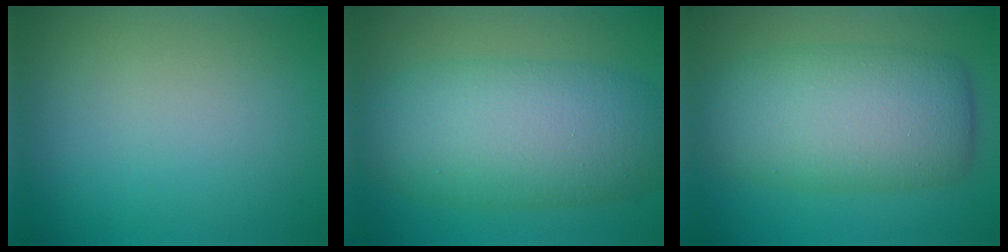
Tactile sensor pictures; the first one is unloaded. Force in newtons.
{"total": 9.6, "press": 9.6, "slide": 0.3}
{"total": 8.7, "press": 8.7, "slide": 0.2}